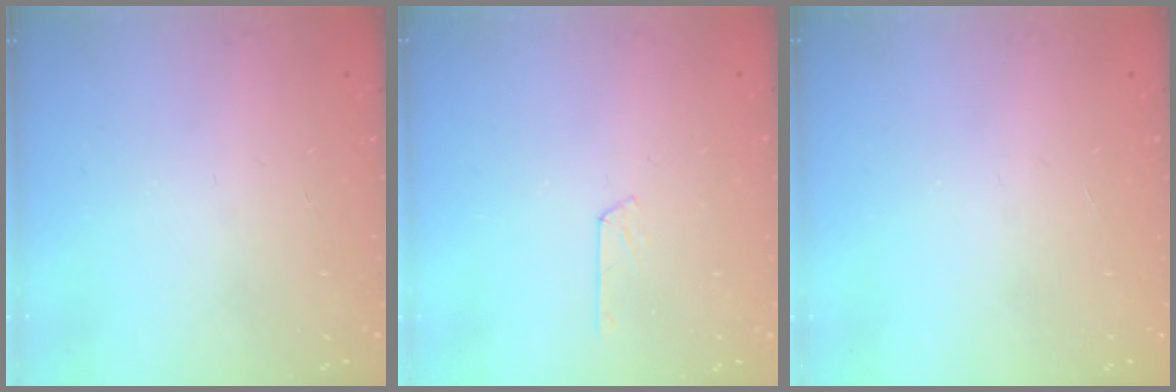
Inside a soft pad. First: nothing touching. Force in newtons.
{"total": 2.9, "press": 2.9, "slide": 0.3}
{"total": 0.0}